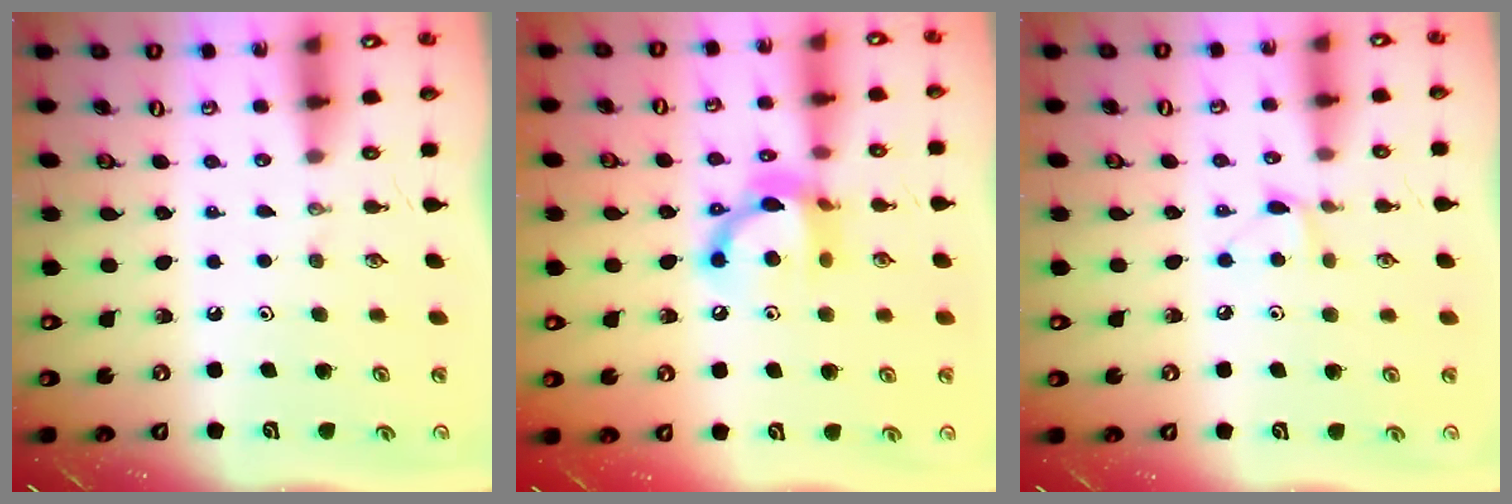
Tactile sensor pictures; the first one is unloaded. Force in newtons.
{"total": 13.2, "press": 13.2, "slide": 0.8}
{"total": 5.2, "press": 5.1, "slide": 0.8}